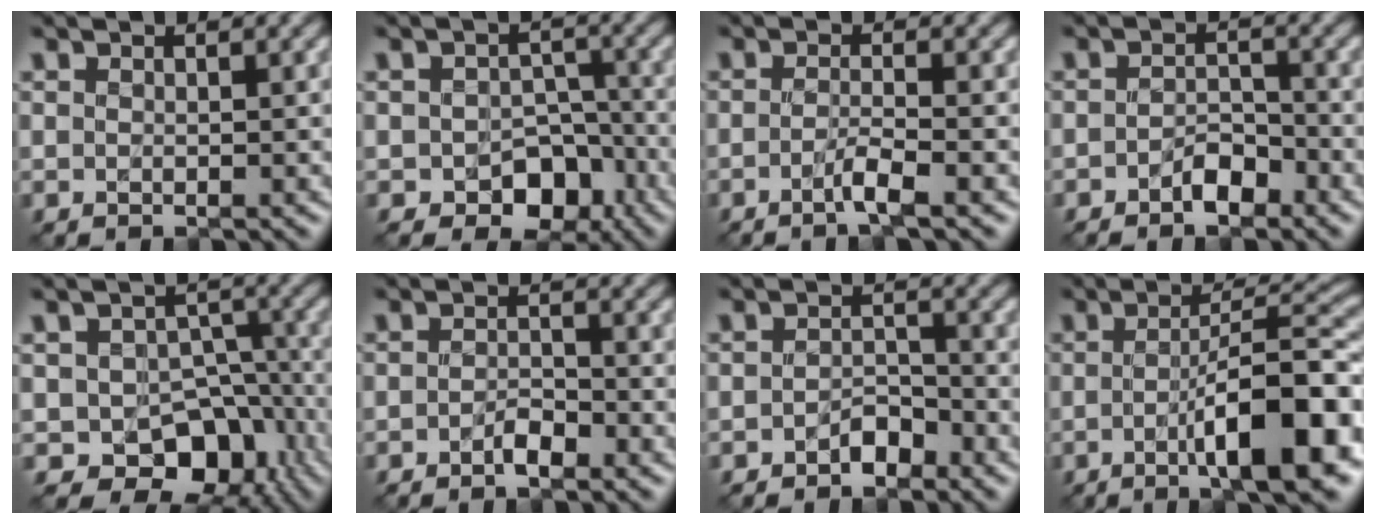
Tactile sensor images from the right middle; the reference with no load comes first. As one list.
[{"total": 5.1, "force": [-2.3, 3.6, 2.7], "torque": [-0.027, -0.005, -0.032]}, {"total": 2.2, "force": [-1.0, 0.1, 2.0], "torque": [-0.034, 0.006, -0.028]}, {"total": 2.2, "force": [-1.5, 1.0, 1.4], "torque": [-0.021, 0.011, -0.028]}, {"total": 8.3, "force": [-3.4, 5.9, 4.8], "torque": [-0.059, -0.013, -0.053]}, {"total": 1.6, "force": [-1.0, 0.5, 1.1], "torque": [-0.022, 0.006, -0.020]}, {"total": 1.8, "force": [-1.3, 0.9, 0.9], "torque": [-0.015, 0.011, -0.026]}, {"total": 10.5, "force": [-3.1, 2.4, 9.7], "torque": [-0.131, 0.012, -0.051]}]